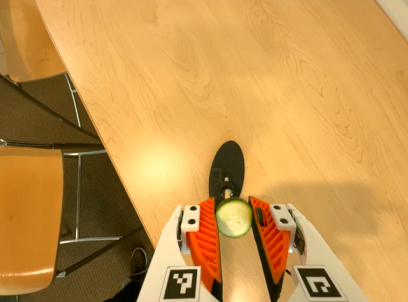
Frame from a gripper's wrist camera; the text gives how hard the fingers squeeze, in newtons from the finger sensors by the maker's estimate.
{"total": 9.4, "left": 9.2, "right": 9.6}